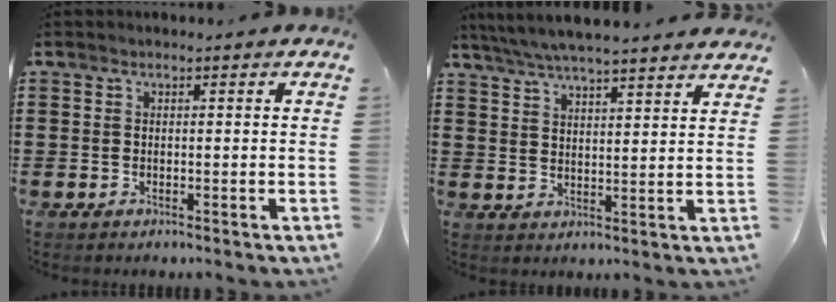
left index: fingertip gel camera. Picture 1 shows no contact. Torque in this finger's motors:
{"motor_torque": [1.49, -0.65, 0.40, 0.21]}